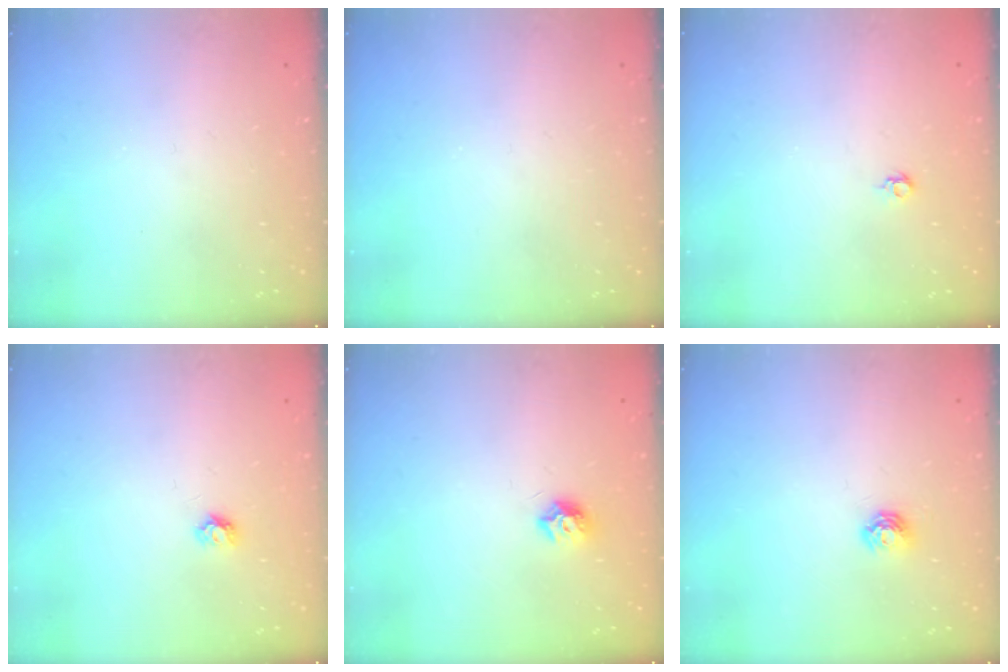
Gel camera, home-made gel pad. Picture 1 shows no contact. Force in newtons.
{"total": 0.0}
{"total": 3.7, "press": 3.6, "slide": 0.7}
{"total": 4.2, "press": 4.2, "slide": 0.4}
{"total": 7.4, "press": 7.4, "slide": 0.9}
{"total": 5.1, "press": 5.1, "slide": 0.5}